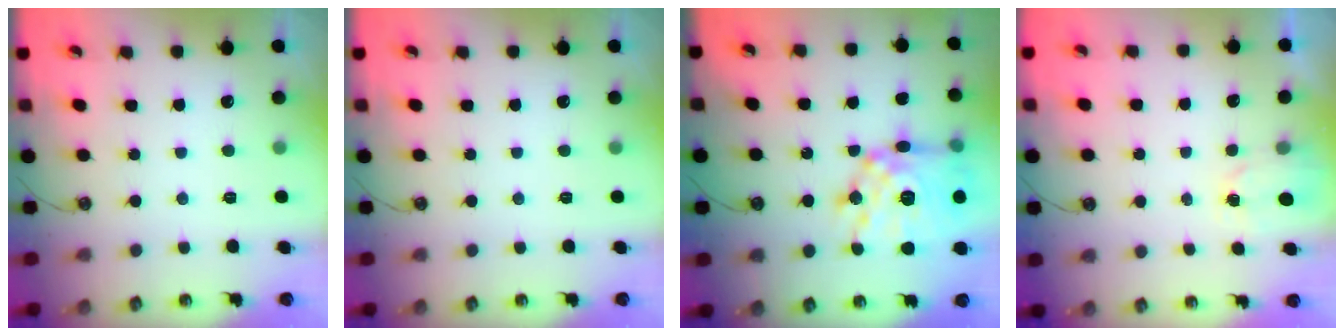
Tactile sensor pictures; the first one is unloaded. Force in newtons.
{"total": 0.0}
{"total": 21.0, "press": 20.9, "slide": 2.1}
{"total": 1.7, "press": 1.6, "slide": 0.2}